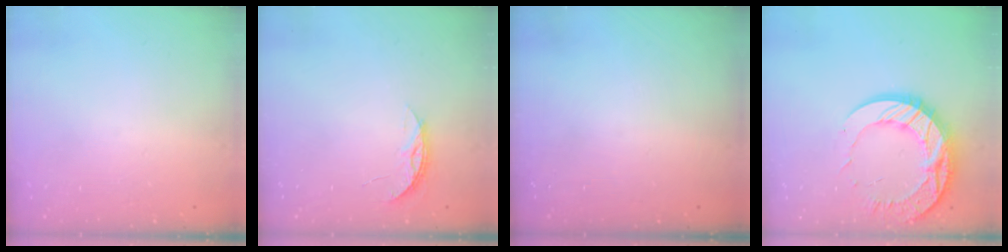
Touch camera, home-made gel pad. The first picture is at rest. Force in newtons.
{"total": 4.5, "press": 4.5, "slide": 0.4}
{"total": 0.0}
{"total": 17.9, "press": 17.8, "slide": 1.6}